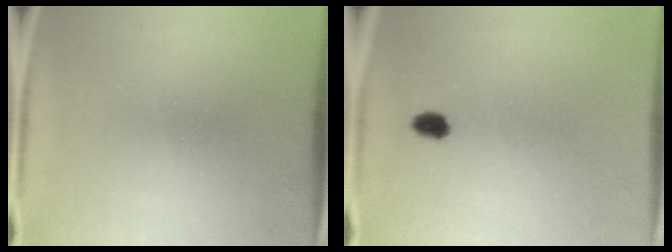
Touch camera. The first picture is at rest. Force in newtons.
{"total": 2.2}